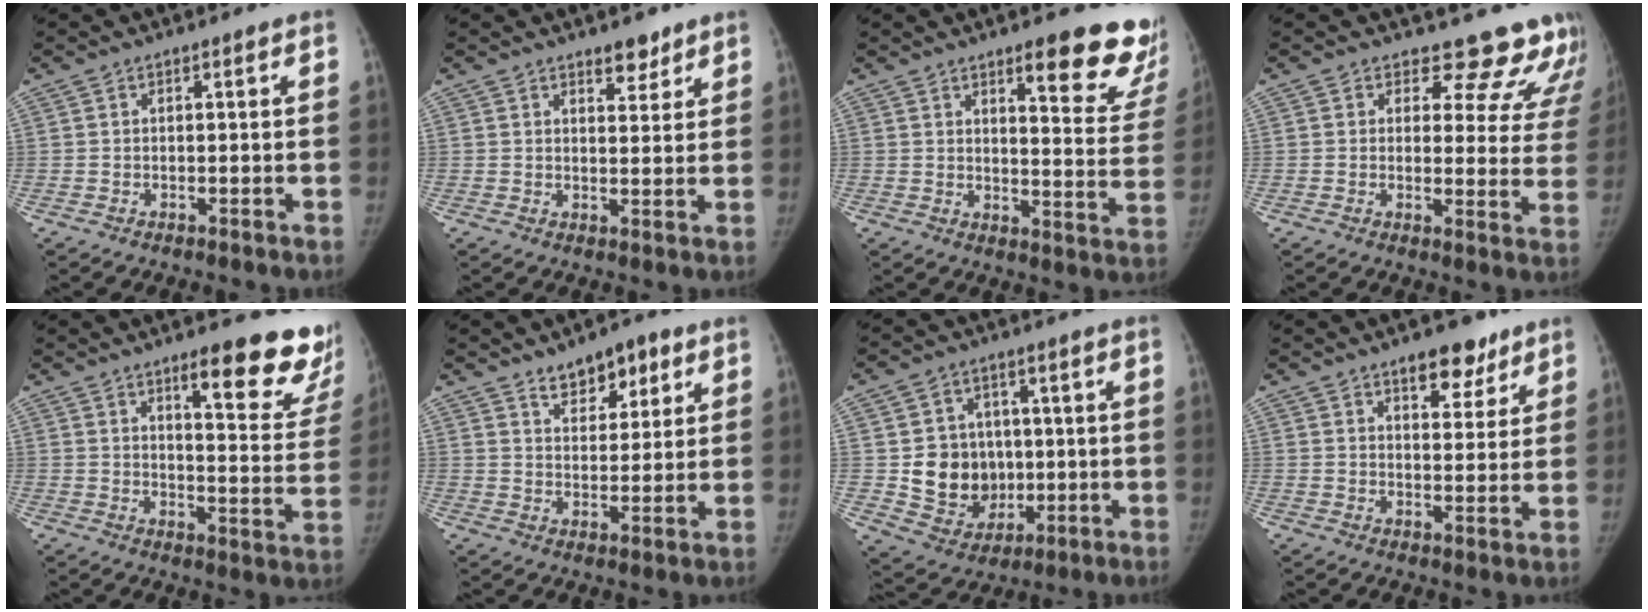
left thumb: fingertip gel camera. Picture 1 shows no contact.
{"total": 3.9, "force": [2.9, 1.8, 1.8], "torque": [-0.002, -0.019, 0.045]}
{"total": 16.4, "force": [11.3, 4.3, 11.1], "torque": [-0.095, -0.075, 0.134]}
{"total": 15.5, "force": [14.2, 6.0, 1.9], "torque": [0.035, -0.113, 0.134]}
{"total": 19.2, "force": [13.0, 5.1, 13.2], "torque": [-0.126, -0.076, 0.165]}
{"total": 8.2, "force": [5.3, 4.3, 4.6], "torque": [-0.033, -0.030, 0.083]}
{"total": 12.2, "force": [-0.2, 10.8, 5.8], "torque": [-0.050, 0.000, 0.021]}
{"total": 8.3, "force": [5.6, 4.0, 4.7], "torque": [-0.030, -0.029, 0.081]}